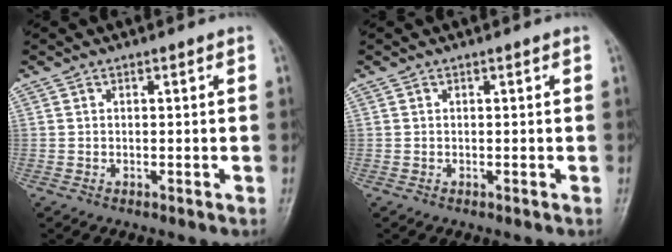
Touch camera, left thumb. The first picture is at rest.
{"total": 0.0}